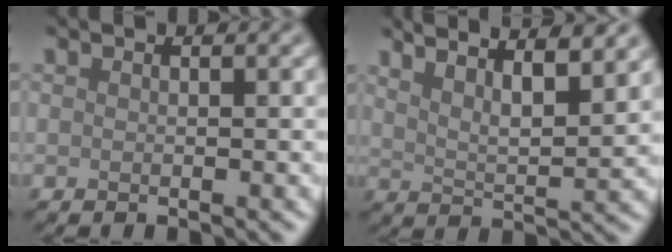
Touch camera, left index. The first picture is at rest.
{"total": 8.9, "force": [6.7, 2.4, 5.3], "torque": [-0.050, 0.022, 0.063]}